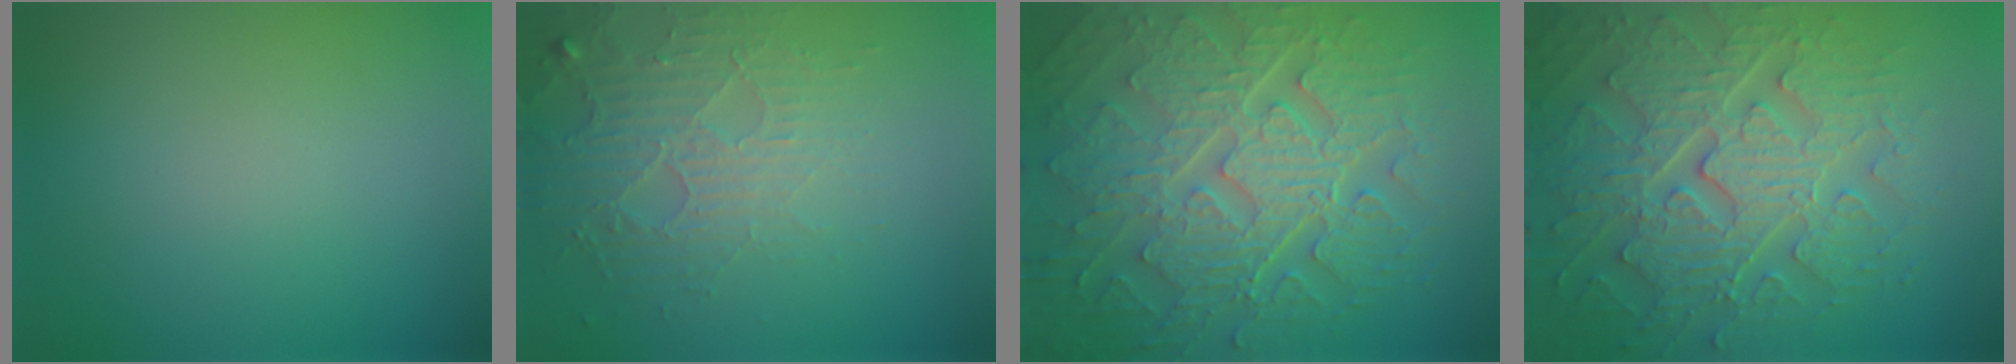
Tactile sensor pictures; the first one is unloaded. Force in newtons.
{"total": 3.9, "press": 3.5, "slide": 1.6}
{"total": 10.8, "press": 7.2, "slide": 8.0}
{"total": 8.5, "press": 6.5, "slide": 5.4}